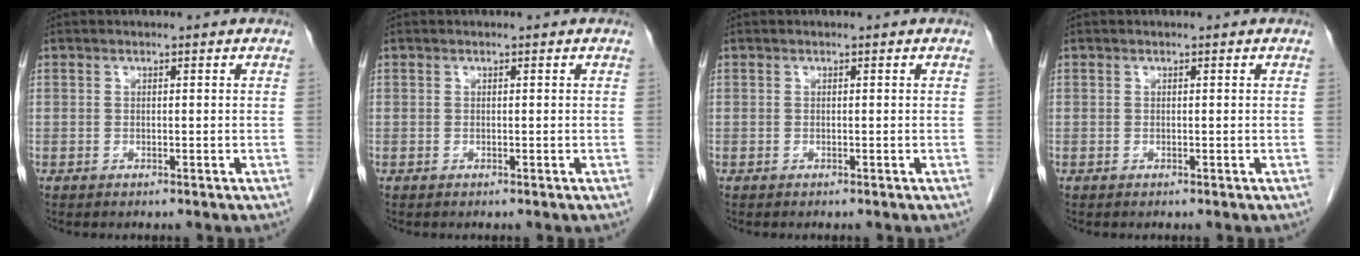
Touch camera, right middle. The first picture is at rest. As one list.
[{"total": 0.0}, {"total": 0.0}, {"total": 0.0}]